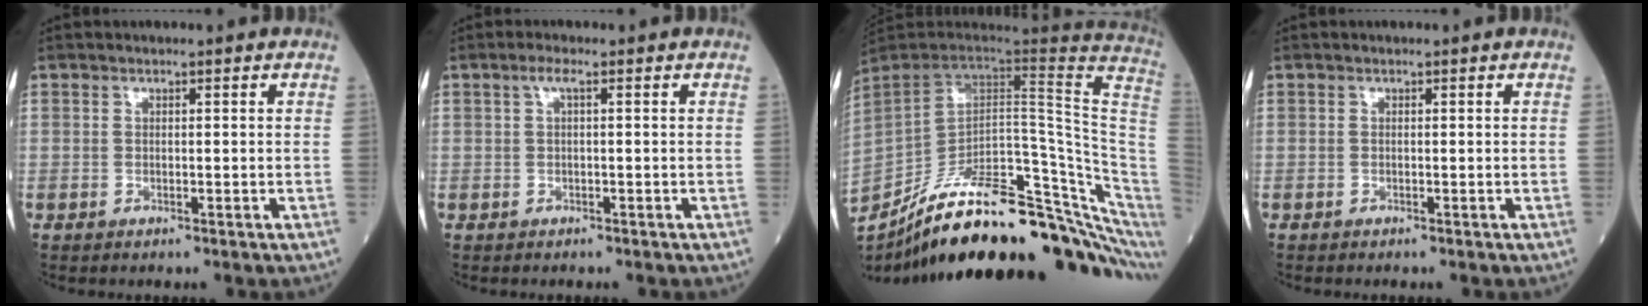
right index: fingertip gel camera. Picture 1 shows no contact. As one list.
[{"total": 1.3, "force": [0.2, 0.2, 1.2], "torque": [-0.025, 0.005, 0.002]}, {"total": 31.5, "force": [-22.1, 6.5, 21.5], "torque": [-0.231, -0.019, -0.322]}, {"total": 0.0}]